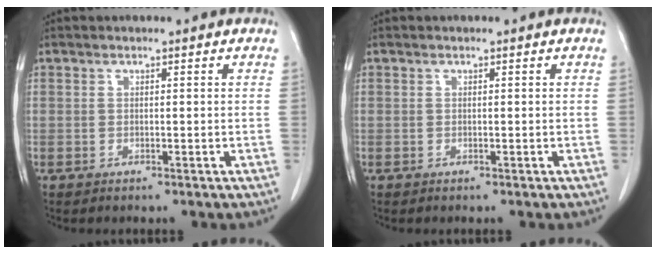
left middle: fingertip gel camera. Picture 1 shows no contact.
{"total": 0.0}